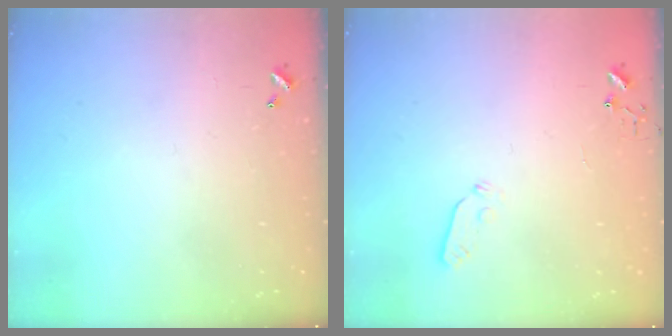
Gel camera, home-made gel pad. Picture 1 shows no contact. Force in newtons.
{"total": 3.7, "press": 3.6, "slide": 0.4}